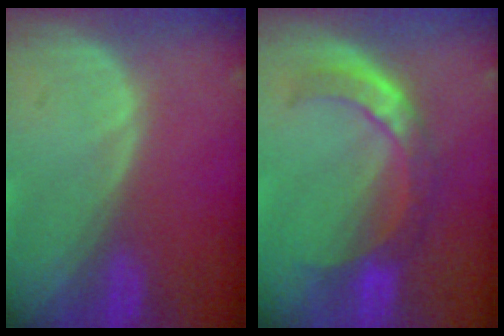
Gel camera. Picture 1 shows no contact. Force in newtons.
{"total": 6.6, "press": 6.2, "slide": 2.3}